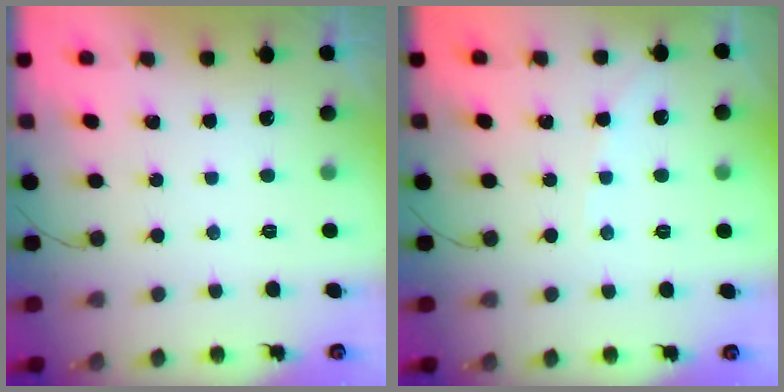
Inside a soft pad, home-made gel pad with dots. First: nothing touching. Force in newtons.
{"total": 2.5, "press": 2.4, "slide": 0.5}